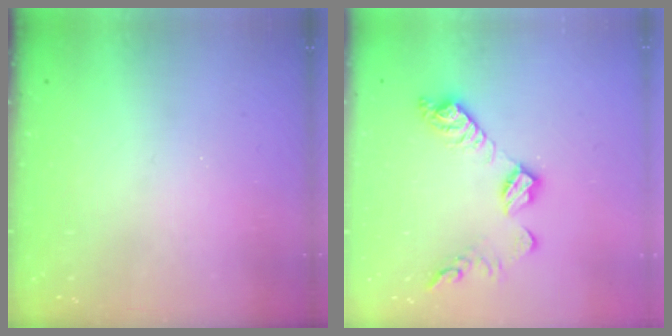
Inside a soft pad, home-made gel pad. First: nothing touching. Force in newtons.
{"total": 11.7, "press": 11.7, "slide": 0.4}